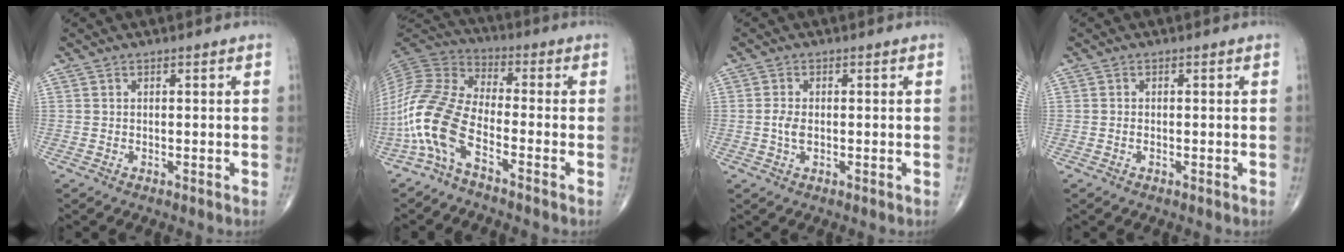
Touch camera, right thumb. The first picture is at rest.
{"total": 12.8, "force": [-6.1, 4.8, 10.2], "torque": [-0.237, 0.047, -0.133]}
{"total": 2.5, "force": [-0.2, 1.3, 2.1], "torque": [-0.047, 0.000, -0.007]}
{"total": 0.6, "force": [-0.2, 0.3, 0.4], "torque": [-0.011, 0.001, -0.005]}